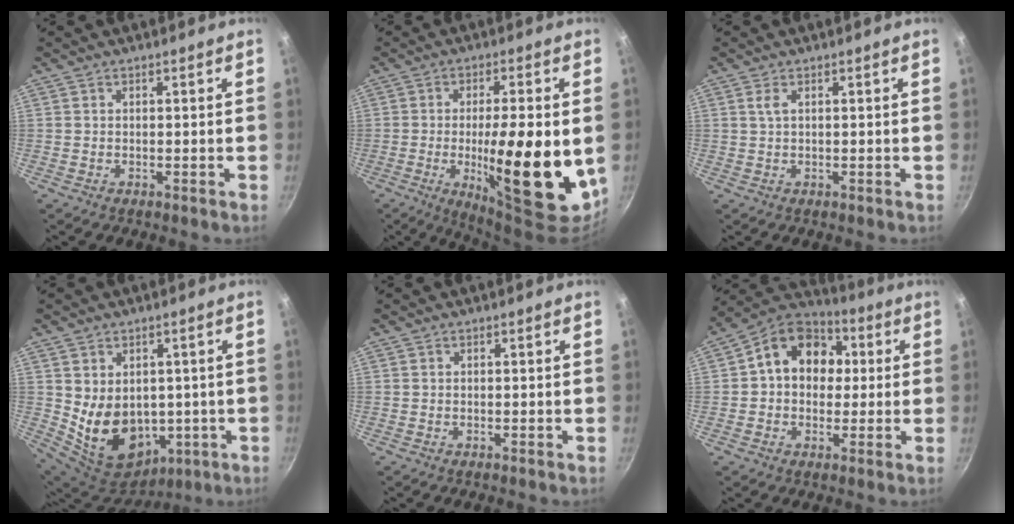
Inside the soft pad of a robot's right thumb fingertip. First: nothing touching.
{"total": 19.9, "force": [-2.9, 5.7, 18.8], "torque": [-0.264, -0.002, -0.034]}
{"total": 1.4, "force": [0.5, 0.4, 1.2], "torque": [-0.026, -0.001, 0.012]}
{"total": 14.1, "force": [0.1, 10.9, 9.0], "torque": [-0.131, -0.025, 0.039]}
{"total": 0.0}
{"total": 14.2, "force": [2.3, 11.1, 8.6], "torque": [-0.097, 0.027, 0.016]}